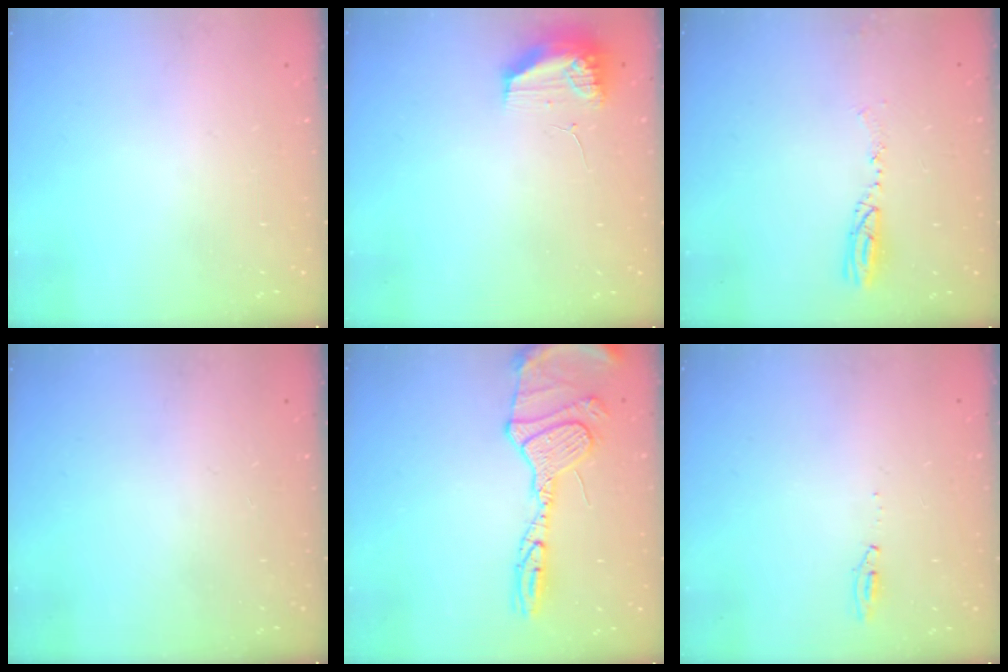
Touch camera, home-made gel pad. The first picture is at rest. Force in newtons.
{"total": 9.9, "press": 9.9, "slide": 0.6}
{"total": 4.3, "press": 4.3, "slide": 0.8}
{"total": 0.0}
{"total": 16.6, "press": 16.5, "slide": 2.0}
{"total": 3.5, "press": 3.3, "slide": 1.1}